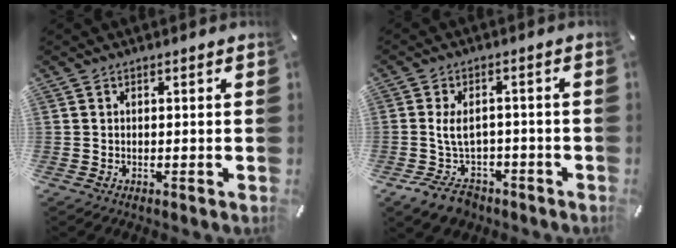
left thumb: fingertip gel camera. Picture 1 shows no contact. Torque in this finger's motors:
{"motor_torque": [-0.36, 0.92, 0.04, -0.03, 0.06]}